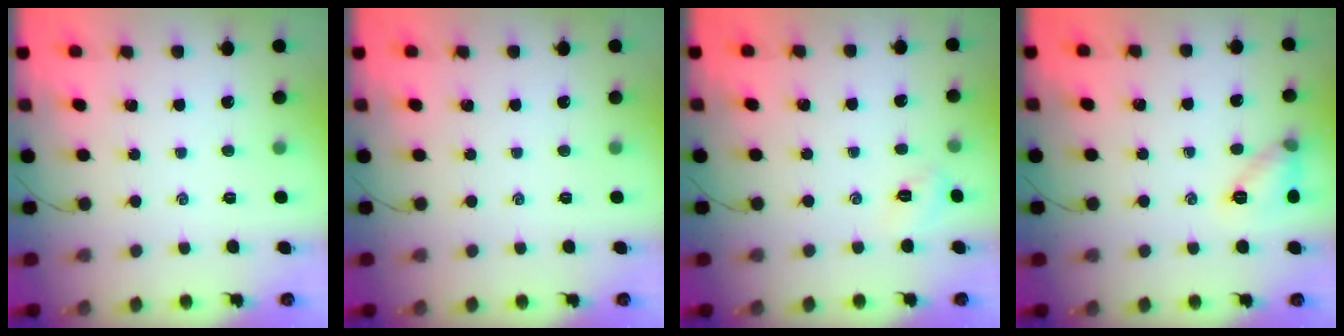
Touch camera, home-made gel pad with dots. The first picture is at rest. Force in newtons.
{"total": 0.0}
{"total": 3.2, "press": 3.1, "slide": 1.0}
{"total": 8.7, "press": 8.6, "slide": 1.0}